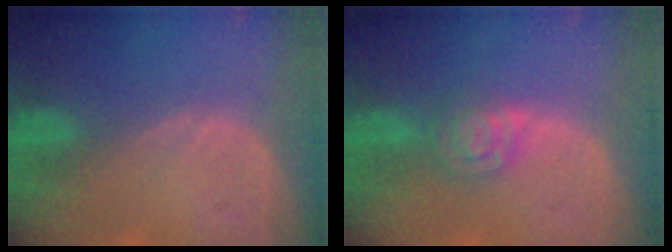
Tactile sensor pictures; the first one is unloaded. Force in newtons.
{"total": 4.8, "press": 4.1, "slide": 2.4}